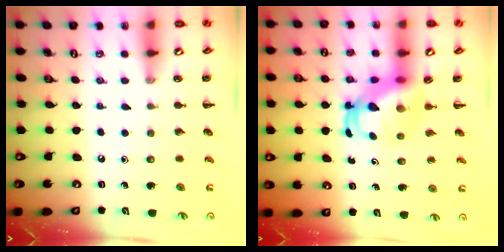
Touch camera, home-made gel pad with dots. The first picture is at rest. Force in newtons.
{"total": 6.1, "press": 6.1, "slide": 0.6}